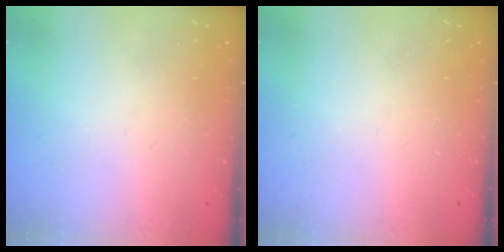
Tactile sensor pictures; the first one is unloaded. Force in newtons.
{"total": 0.0}